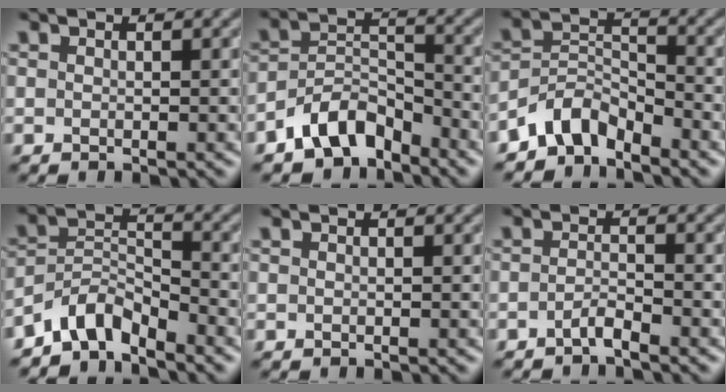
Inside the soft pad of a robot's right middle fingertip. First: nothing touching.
{"total": 5.9, "force": [-4.2, 3.0, 2.7], "torque": [-0.039, 0.007, -0.088]}
{"total": 4.4, "force": [-3.6, 2.0, 1.5], "torque": [-0.020, 0.008, -0.081]}
{"total": 4.4, "force": [-3.8, 1.6, 1.6], "torque": [-0.023, 0.007, -0.084]}
{"total": 0.0}
{"total": 1.4, "force": [-1.1, 0.2, 0.9], "torque": [-0.018, 0.005, -0.025]}